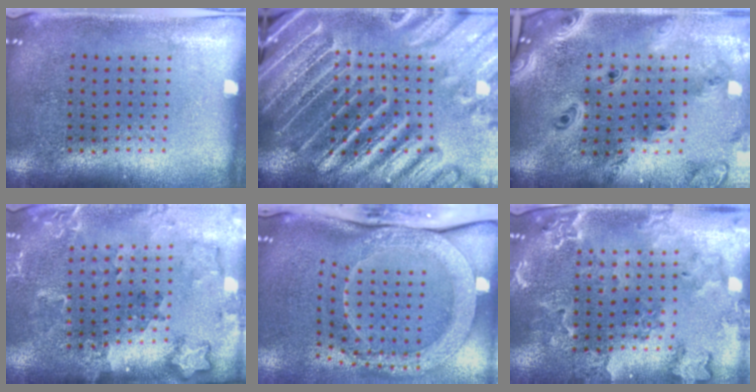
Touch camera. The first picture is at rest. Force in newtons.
{"total": 4.7, "press": 4.3, "slide": 1.8}
{"total": 3.8, "press": 2.9, "slide": 2.4}
{"total": 1.8, "press": 1.7, "slide": 0.2}
{"total": 2.7, "press": 2.3, "slide": 1.5}
{"total": 2.0, "press": 2.0, "slide": 0.2}